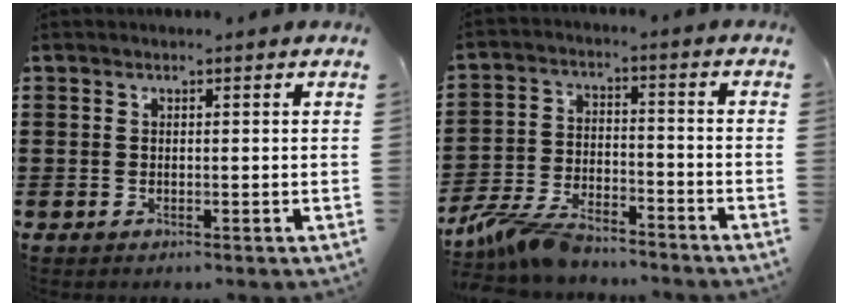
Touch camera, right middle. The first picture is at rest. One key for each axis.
{"total": 8.0, "fx": -7.2, "fy": 1.8, "fz": 3.0, "tx": -0.073, "ty": 0.007, "tz": -0.142}